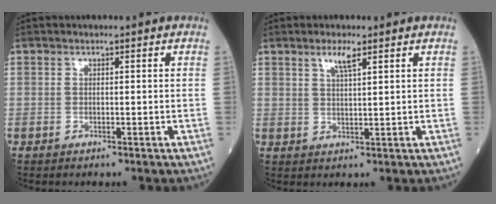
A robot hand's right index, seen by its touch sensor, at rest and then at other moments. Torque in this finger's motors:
{"motor_torque": [0.25, 0.18, 0.10, 0.05]}